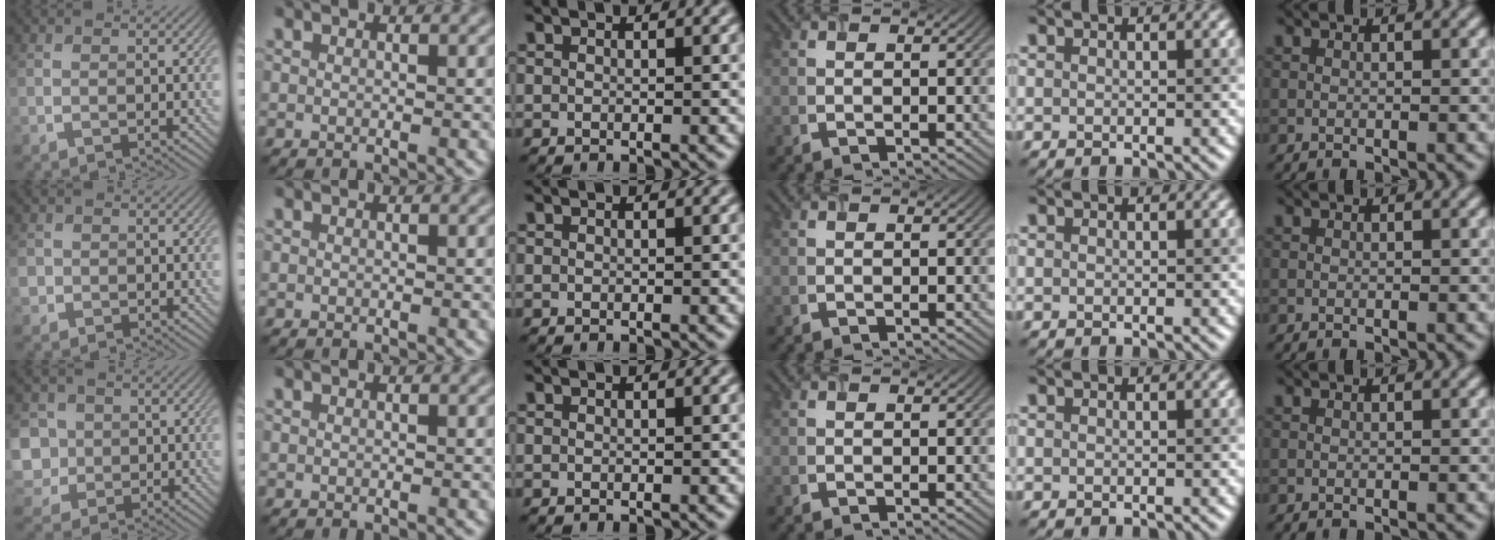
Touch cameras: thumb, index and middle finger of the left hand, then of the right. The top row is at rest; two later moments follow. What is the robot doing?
{"motion": "close", "object": "airpods case & airpods"}